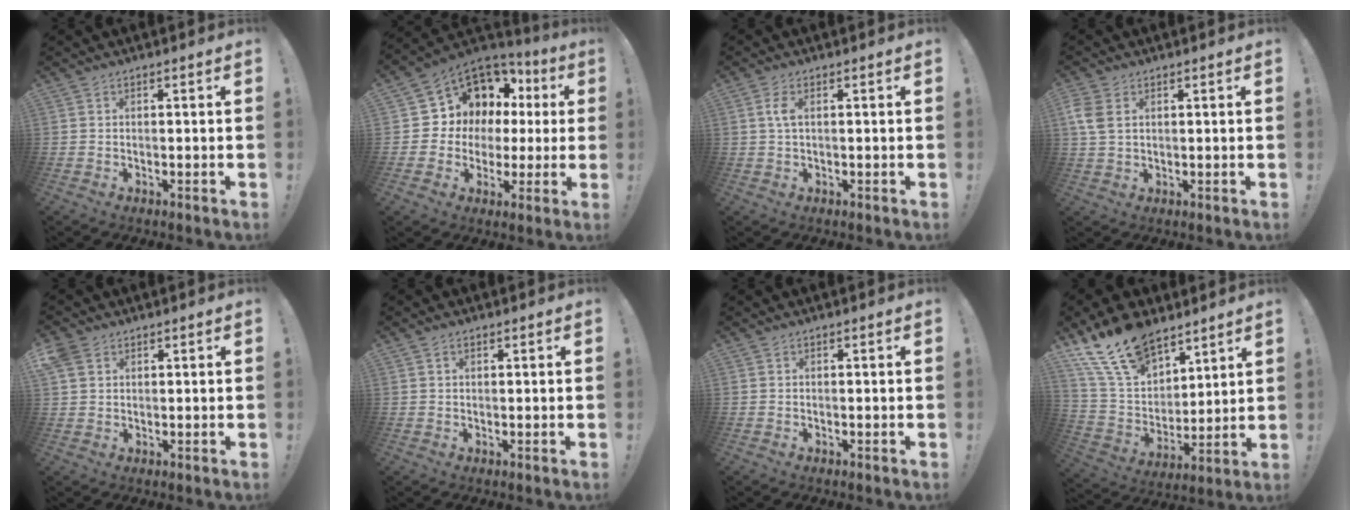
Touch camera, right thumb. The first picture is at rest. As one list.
[{"total": 9.7, "force": [4.4, 8.1, 3.0], "torque": [-0.051, -0.047, 0.097]}, {"total": 3.0, "force": [0.5, 1.0, 2.8], "torque": [-0.052, 0.003, 0.007]}, {"total": 5.4, "force": [1.9, 3.7, 3.5], "torque": [-0.078, -0.001, 0.036]}, {"total": 4.3, "force": [2.3, 3.1, 1.9], "torque": [-0.033, -0.003, 0.048]}, {"total": 1.0, "force": [0.6, 0.7, 0.4], "torque": [-0.006, 0.001, 0.011]}, {"total": 0.0}, {"total": 18.6, "force": [13.9, 9.7, 7.7], "torque": [-0.155, -0.090, 0.264]}]